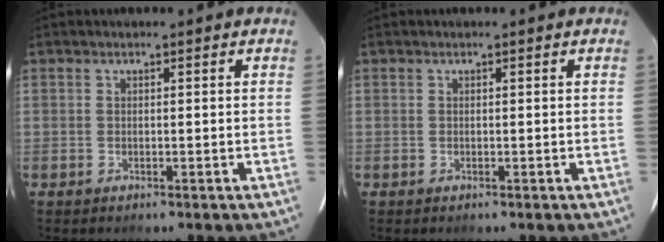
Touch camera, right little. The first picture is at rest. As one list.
[{"total": 0.0}]